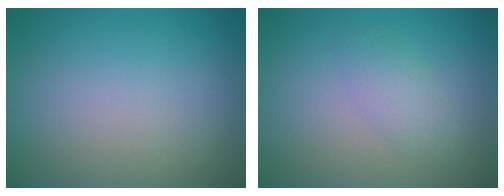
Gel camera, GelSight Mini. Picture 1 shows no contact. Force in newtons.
{"total": 2.0, "press": 2.0, "slide": 0.2}